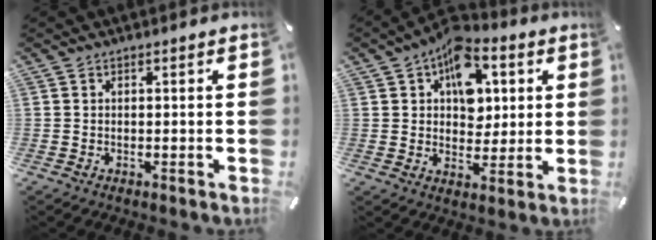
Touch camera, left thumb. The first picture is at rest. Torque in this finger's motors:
{"motor_torque": [2.01, 2.51, 1.14, -1.00, 0.43]}